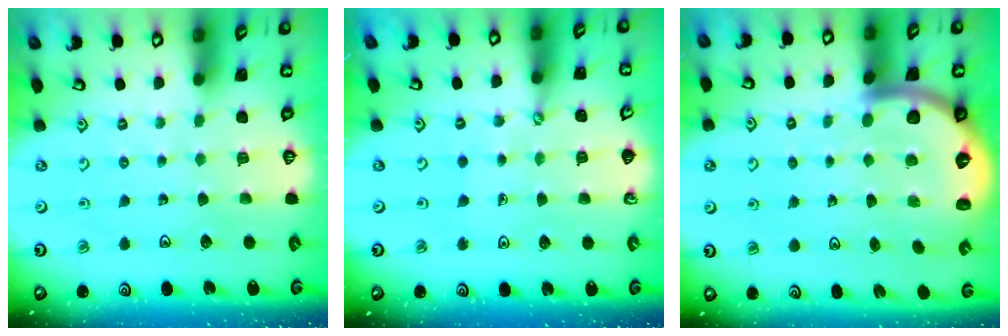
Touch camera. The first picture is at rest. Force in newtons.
{"total": 0.6, "press": 0.6, "slide": 0.1}
{"total": 5.8, "press": 5.8, "slide": 1.0}